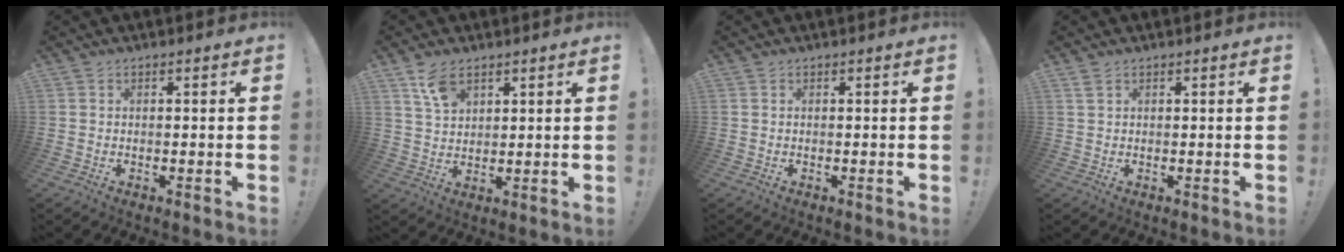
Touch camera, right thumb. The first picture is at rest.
{"total": 6.9, "force": [4.3, 3.7, 3.9], "torque": [-0.071, -0.017, 0.082]}
{"total": 0.0}
{"total": 1.7, "force": [1.2, 0.6, 1.1], "torque": [-0.017, -0.001, 0.021]}